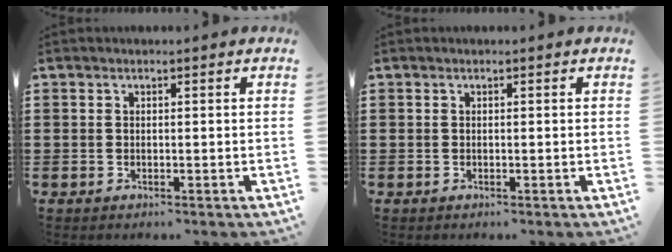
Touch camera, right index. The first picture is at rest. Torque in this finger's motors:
{"motor_torque": [-0.14, 0.00, 0.00, 0.00]}